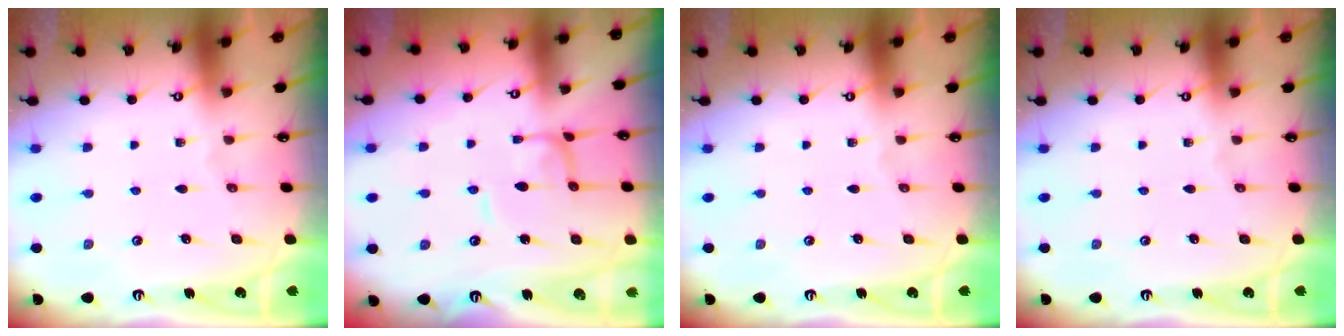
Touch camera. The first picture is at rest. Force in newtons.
{"total": 0.9, "press": 0.9, "slide": 0.2}
{"total": 0.0}
{"total": 0.0}